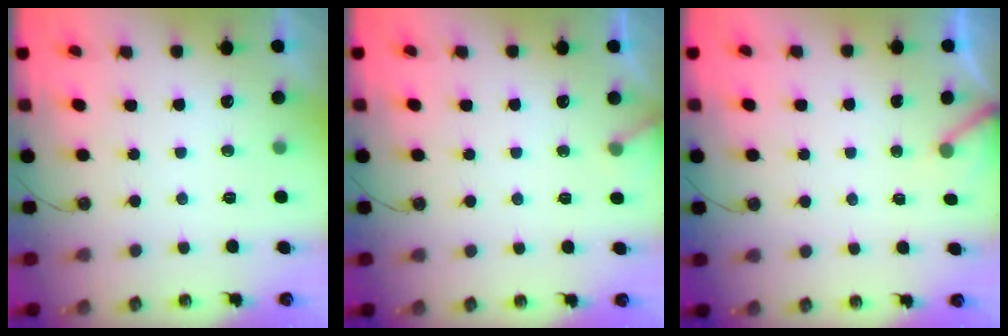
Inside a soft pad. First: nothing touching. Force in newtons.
{"total": 5.5, "press": 5.5, "slide": 0.3}
{"total": 3.0, "press": 3.0, "slide": 0.3}